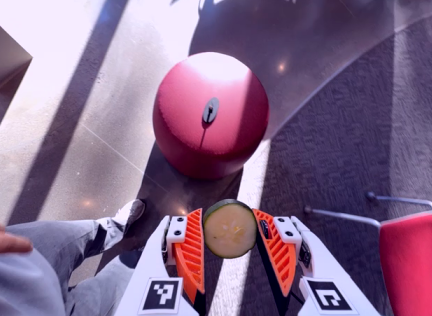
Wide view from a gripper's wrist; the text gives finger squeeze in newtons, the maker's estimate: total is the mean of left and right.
{"total": 9.0, "left": 8.7, "right": 9.2}